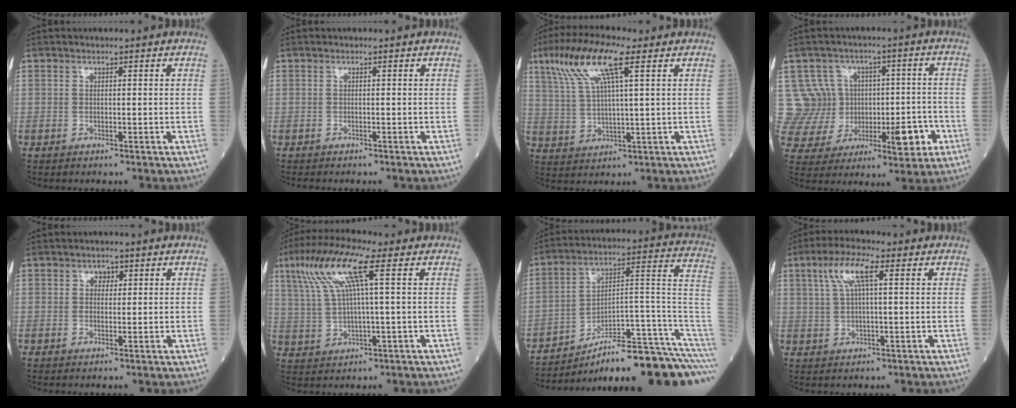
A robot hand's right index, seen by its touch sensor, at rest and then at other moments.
{"total": 0.5, "force": [-0.4, 0.3, 0.0], "torque": [-0.007, 0.002, -0.007]}
{"total": 10.8, "force": [5.5, 1.5, 9.1], "torque": [-0.196, 0.023, 0.110]}
{"total": 11.9, "force": [0.1, 11.2, 4.0], "torque": [-0.070, 0.062, 0.030]}
{"total": 1.3, "force": [0.7, 1.0, 0.5], "torque": [-0.004, 0.001, 0.009]}
{"total": 10.1, "force": [4.2, 0.5, 9.2], "torque": [-0.200, 0.024, 0.085]}
{"total": 19.7, "force": [-14.2, 1.5, 13.7], "torque": [-0.118, 0.058, -0.210]}
{"total": 6.3, "force": [2.5, 1.1, 5.6], "torque": [-0.118, 0.019, 0.051]}